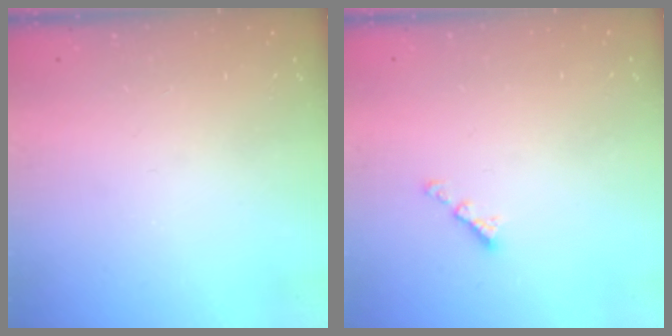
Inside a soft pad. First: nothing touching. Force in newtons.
{"total": 2.1, "press": 2.1, "slide": 0.4}